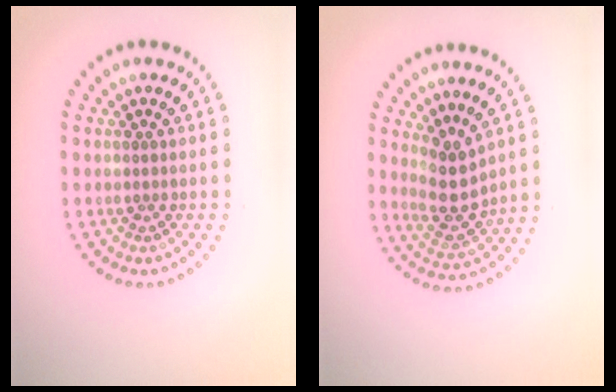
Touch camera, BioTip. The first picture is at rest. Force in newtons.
{"total": 3.2, "press": 2.6, "slide": 1.8}